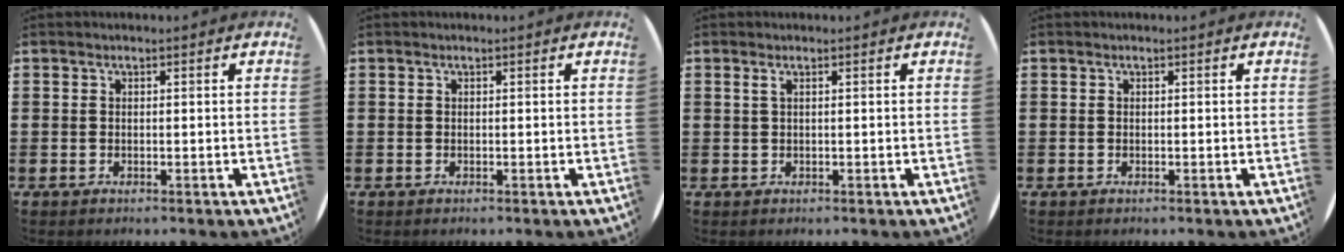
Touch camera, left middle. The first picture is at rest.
{"total": 0.0}
{"total": 0.7, "force": [0.3, 0.0, 0.6], "torque": [-0.010, 0.001, 0.004]}
{"total": 0.0}